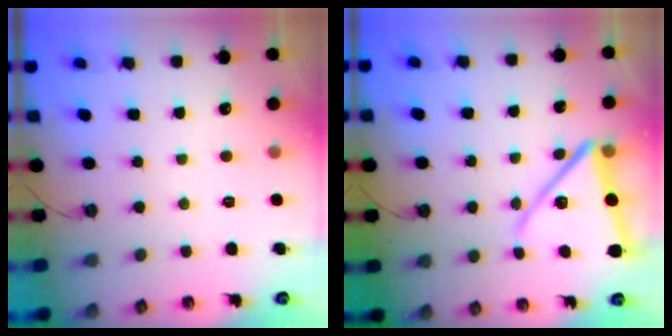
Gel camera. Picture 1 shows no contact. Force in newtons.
{"total": 14.9, "press": 14.8, "slide": 1.5}